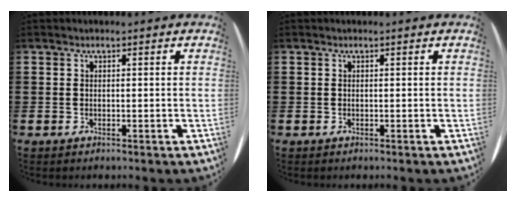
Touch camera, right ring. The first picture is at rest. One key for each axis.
{"total": 0.0}